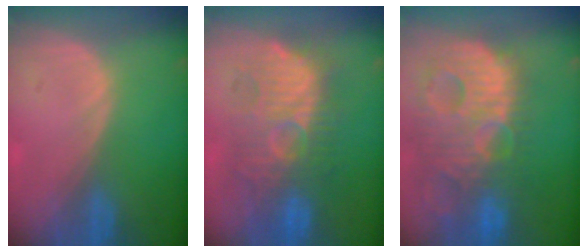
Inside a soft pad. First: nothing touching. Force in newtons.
{"total": 10.3, "press": 10.3, "slide": 0.6}
{"total": 14.3, "press": 12.3, "slide": 7.2}